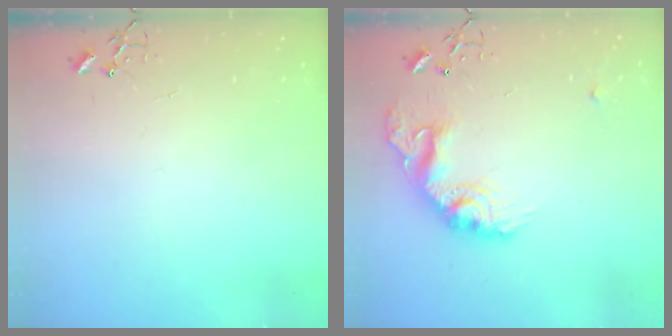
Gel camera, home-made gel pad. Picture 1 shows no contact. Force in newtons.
{"total": 17.2, "press": 17.2, "slide": 1.2}